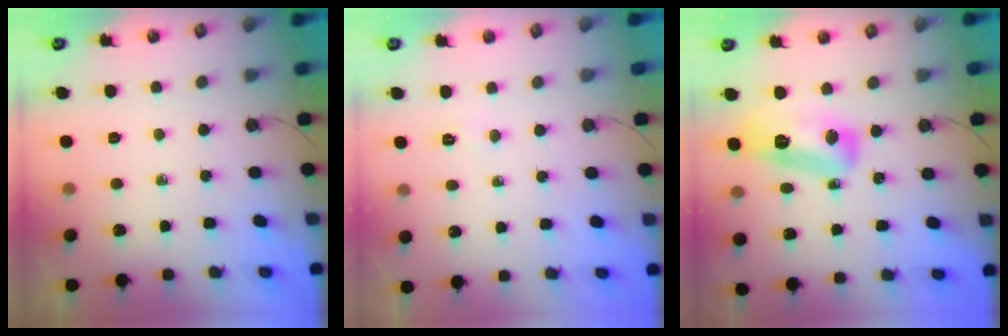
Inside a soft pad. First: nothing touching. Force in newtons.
{"total": 14.1, "press": 4.2, "slide": 13.5}
{"total": 12.5, "press": 12.5, "slide": 1.2}